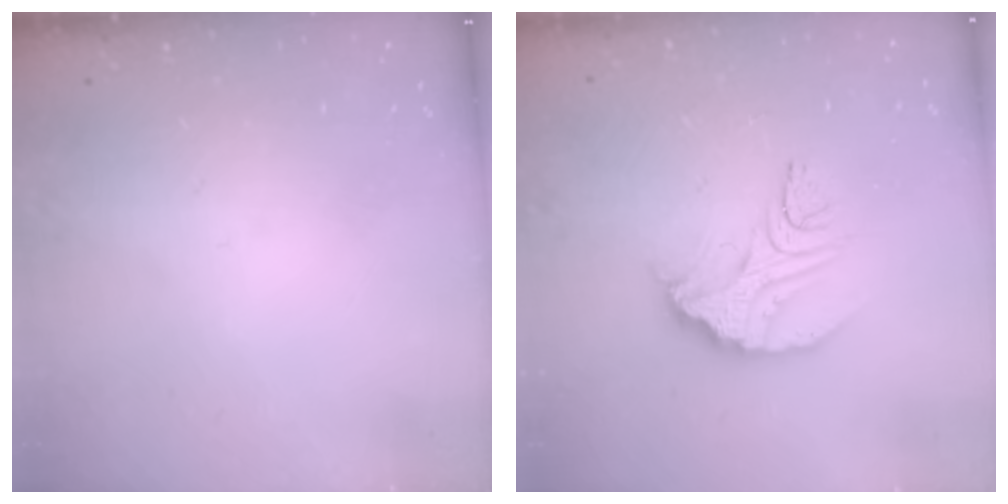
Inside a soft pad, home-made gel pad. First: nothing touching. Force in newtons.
{"total": 9.5, "press": 9.5, "slide": 0.4}